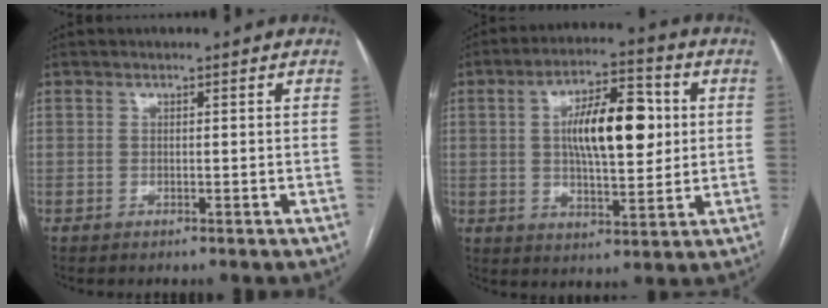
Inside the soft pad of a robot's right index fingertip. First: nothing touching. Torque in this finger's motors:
{"motor_torque": [0.58, -0.07, 0.86, 0.14]}